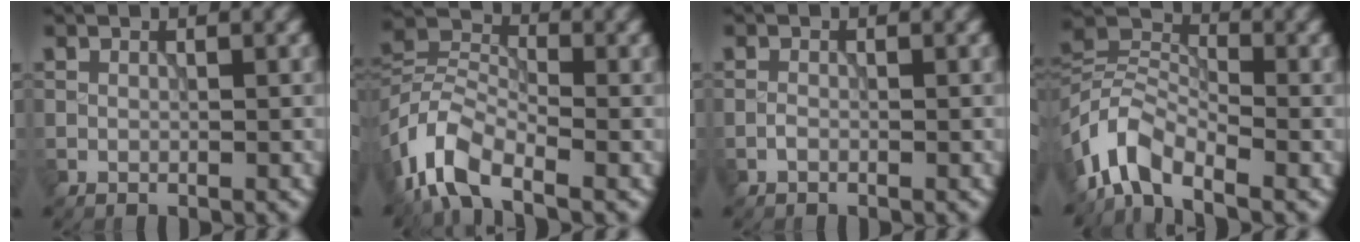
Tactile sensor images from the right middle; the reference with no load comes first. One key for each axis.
{"total": 6.6, "fx": -4.1, "fy": 3.0, "fz": 4.2, "tx": -0.079, "ty": 0.005, "tz": -0.099}
{"total": 0.5, "fx": -0.4, "fy": 0.2, "fz": 0.3, "tx": -0.006, "ty": 0.000, "tz": -0.009}
{"total": 5.8, "fx": -3.9, "fy": 2.6, "fz": 3.4, "tx": -0.060, "ty": 0.005, "tz": -0.093}